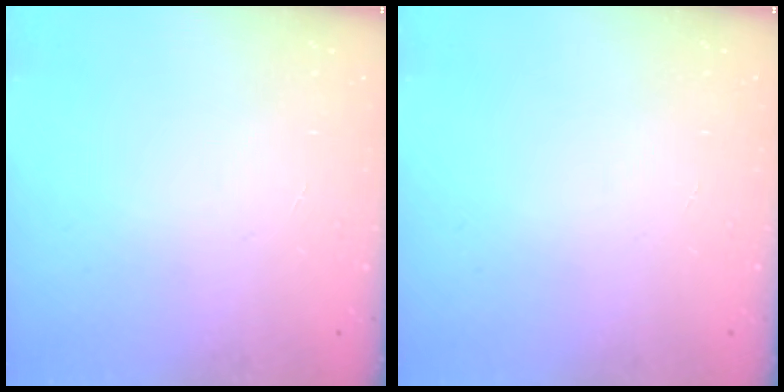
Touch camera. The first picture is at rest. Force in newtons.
{"total": 0.0}